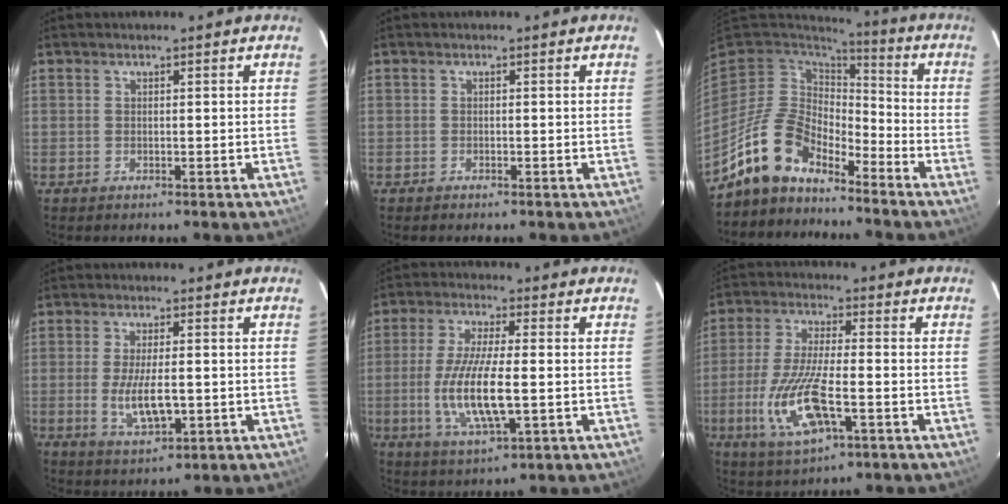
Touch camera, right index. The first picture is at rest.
{"total": 0.6, "force": [-0.6, 0.2, 0.1], "torque": [-0.006, -0.001, -0.011]}
{"total": 12.3, "force": [-10.2, 5.4, 4.3], "torque": [-0.092, 0.018, -0.193]}
{"total": 7.5, "force": [-1.3, 2.6, 7.0], "torque": [-0.139, -0.013, -0.019]}
{"total": 12.4, "force": [-2.1, 3.0, 11.9], "torque": [-0.241, -0.013, -0.040]}
{"total": 13.4, "force": [-4.4, 4.2, 11.9], "torque": [-0.255, -0.016, -0.080]}